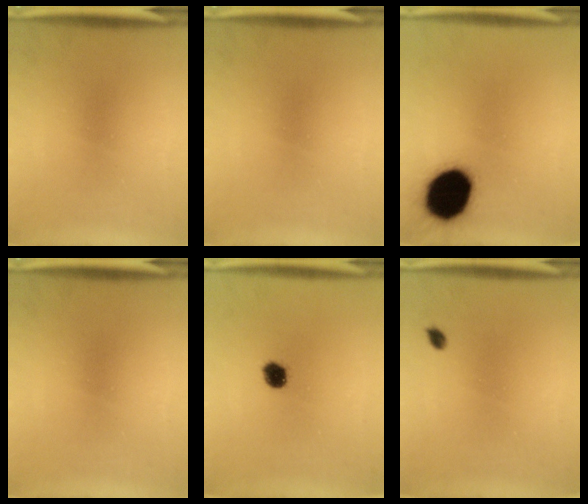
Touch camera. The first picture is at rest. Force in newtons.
{"total": 0.0}
{"total": 17.7}
{"total": 0.0}
{"total": 4.0}
{"total": 1.0}